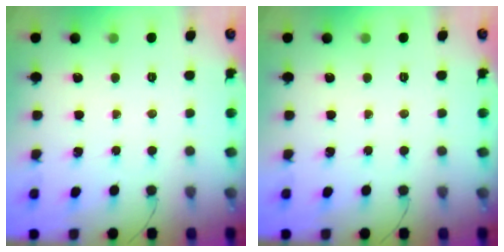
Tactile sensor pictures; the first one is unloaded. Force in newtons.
{"total": 0.0}